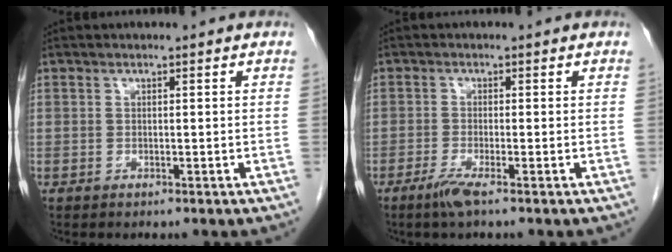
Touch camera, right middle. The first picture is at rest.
{"total": 2.6, "force": [-1.8, -0.1, 1.9], "torque": [-0.044, -0.007, -0.038]}